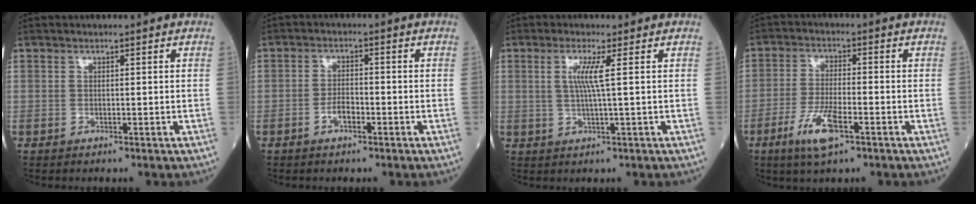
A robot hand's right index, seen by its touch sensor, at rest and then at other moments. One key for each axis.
{"total": 2.6, "fx": -1.3, "fy": 1.1, "fz": 2.0, "tx": -0.034, "ty": 0.004, "tz": -0.025}
{"total": 3.7, "fx": 0.8, "fy": -0.8, "fz": 3.5, "tx": -0.073, "ty": -0.001, "tz": 0.013}
{"total": 7.0, "fx": -3.5, "fy": 1.4, "fz": 5.9, "tx": -0.120, "ty": -0.011, "tz": -0.063}